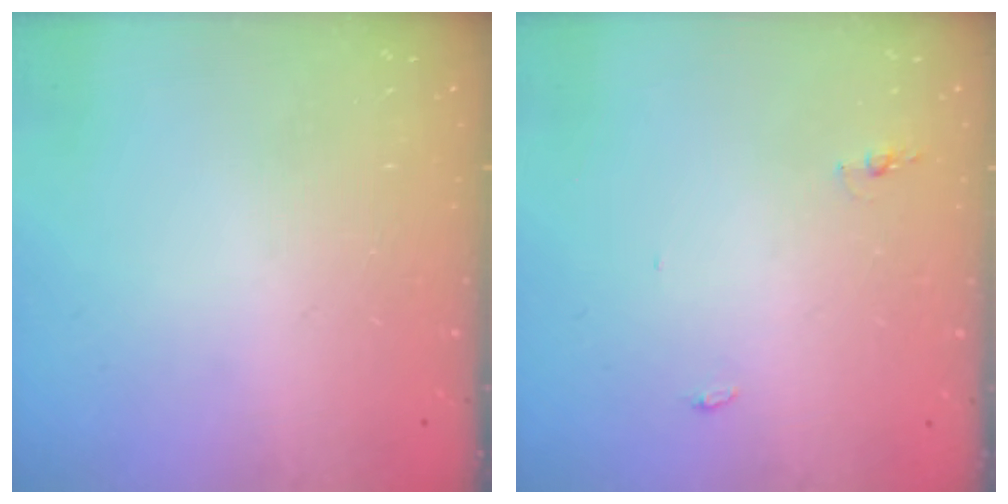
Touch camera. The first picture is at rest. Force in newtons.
{"total": 7.7, "press": 4.4, "slide": 6.4}